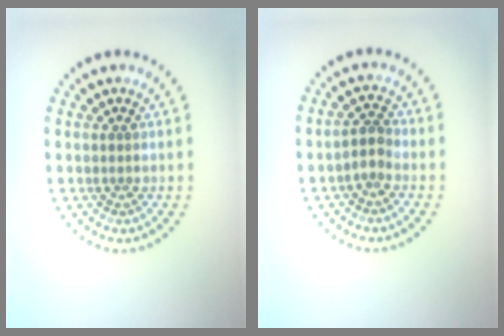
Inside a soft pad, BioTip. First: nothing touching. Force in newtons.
{"total": 1.6, "press": 1.3, "slide": 0.9}